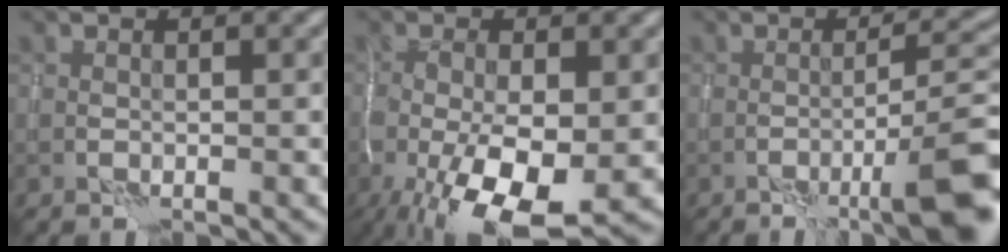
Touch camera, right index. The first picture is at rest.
{"total": 10.7, "force": [-3.9, 4.5, 8.9], "torque": [-0.167, -0.028, -0.059]}
{"total": 7.3, "force": [-3.6, 1.0, 6.2], "torque": [-0.075, 0.021, -0.054]}